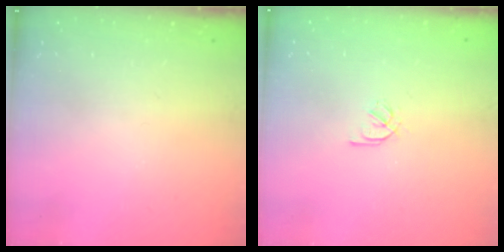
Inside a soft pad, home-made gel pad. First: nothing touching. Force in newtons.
{"total": 2.1, "press": 2.0, "slide": 0.7}